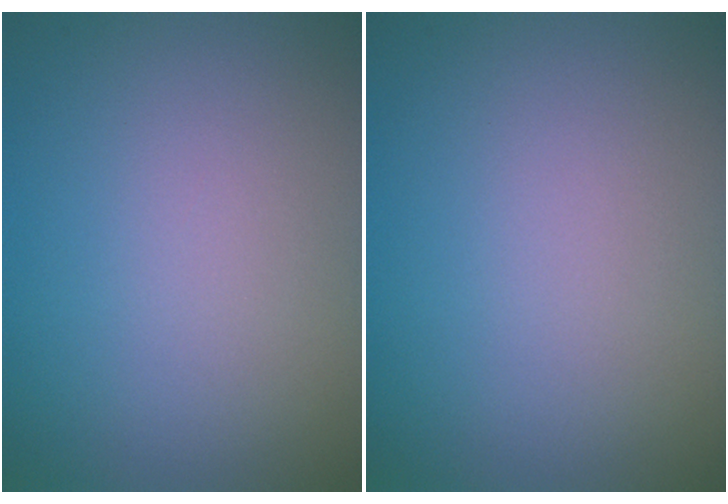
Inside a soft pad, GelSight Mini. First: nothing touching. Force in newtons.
{"total": 0.0}